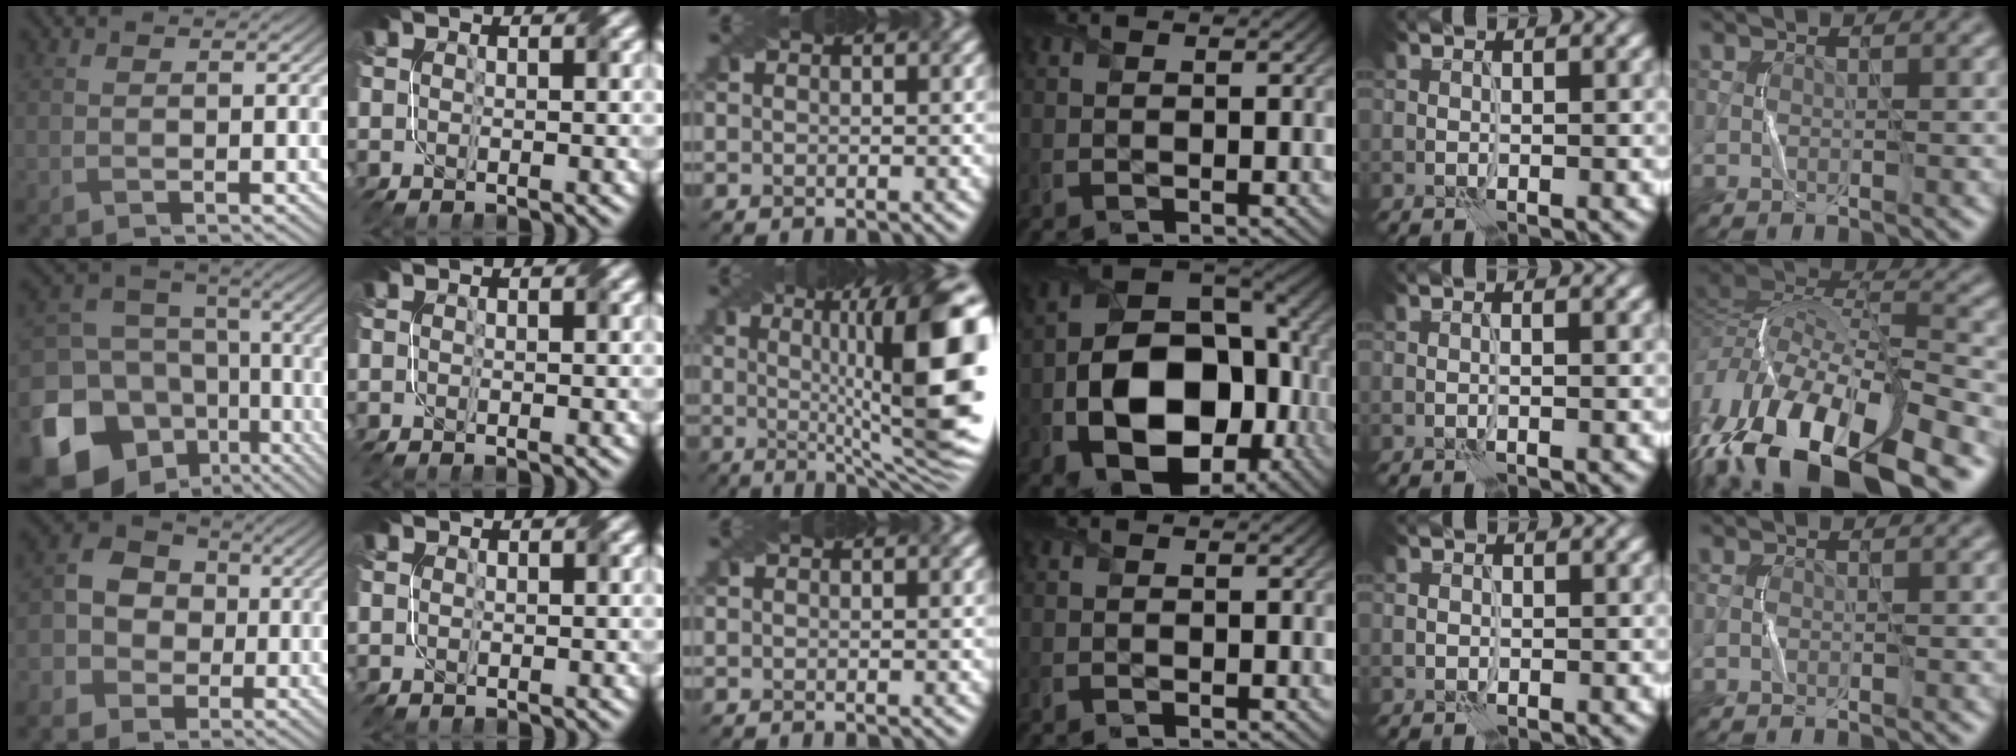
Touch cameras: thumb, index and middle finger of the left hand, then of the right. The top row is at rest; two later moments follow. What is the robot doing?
{"motion": "fold", "object": "netting"}